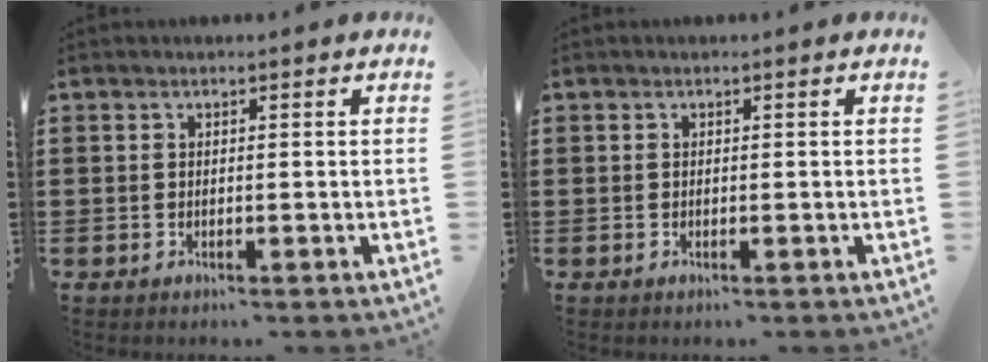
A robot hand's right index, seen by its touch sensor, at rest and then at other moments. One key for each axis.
{"total": 0.0}